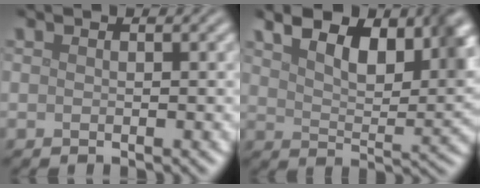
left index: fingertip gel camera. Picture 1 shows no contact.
{"total": 8.9, "force": [4.8, 4.0, 6.3], "torque": [-0.099, 0.006, 0.078]}